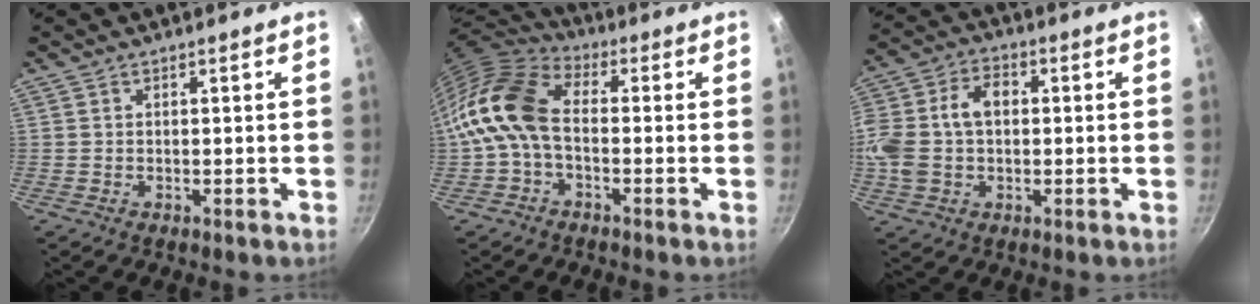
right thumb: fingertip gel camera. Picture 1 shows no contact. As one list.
[{"total": 12.6, "force": [-1.4, 8.0, 9.6], "torque": [-0.181, 0.036, -0.047]}, {"total": 13.5, "force": [0.4, 9.5, 9.5], "torque": [-0.182, 0.030, 0.000]}]